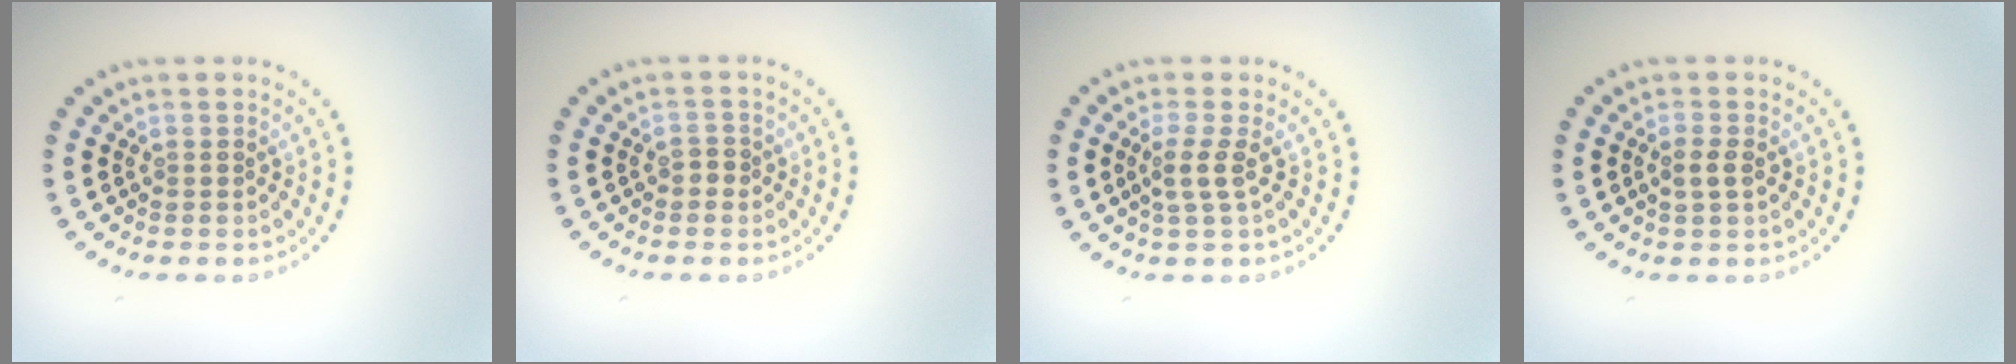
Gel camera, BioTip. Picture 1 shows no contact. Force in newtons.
{"total": 1.0, "press": 1.0, "slide": 0.2}
{"total": 1.9, "press": 1.4, "slide": 1.3}
{"total": 1.5, "press": 1.4, "slide": 0.2}